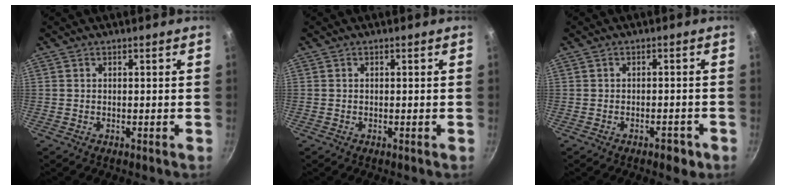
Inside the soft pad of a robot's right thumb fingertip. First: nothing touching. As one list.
[{"total": 0.0}, {"total": 3.3, "force": [-1.9, 1.6, 2.1], "torque": [-0.020, 0.020, -0.018]}]